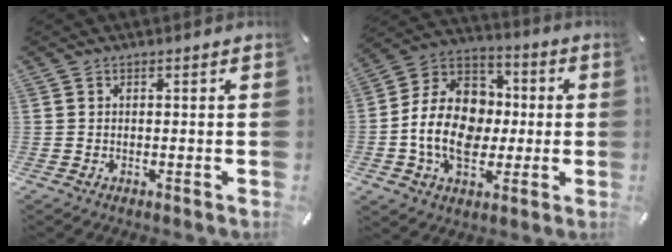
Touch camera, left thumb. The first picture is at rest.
{"total": 16.4, "force": [-2.9, 13.1, 9.5], "torque": [-0.198, 0.018, -0.050]}